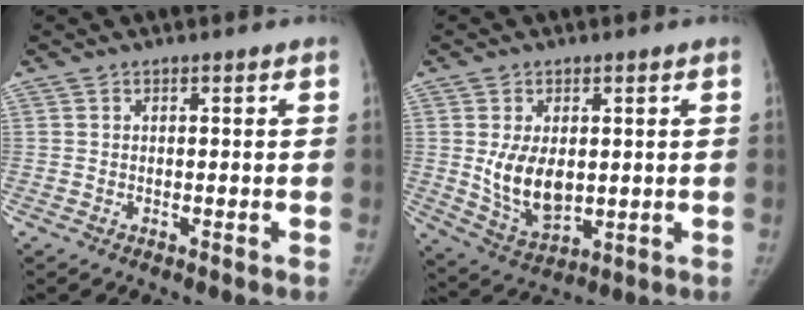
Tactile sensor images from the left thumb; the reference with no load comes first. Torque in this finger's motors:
{"motor_torque": [0.10, 1.16, 0.61, -0.56, 0.01]}